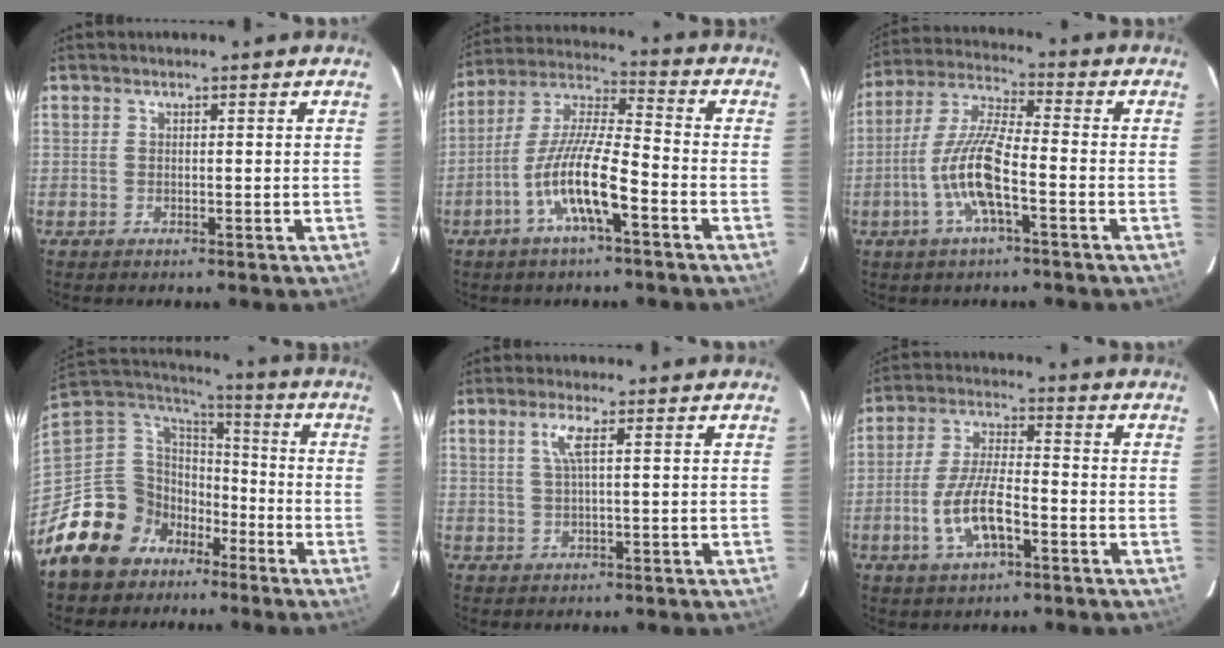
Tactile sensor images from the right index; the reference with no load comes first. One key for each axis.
{"total": 12.5, "fx": -5.5, "fy": 1.9, "fz": 11.1, "tx": -0.222, "ty": -0.001, "tz": -0.108}
{"total": 11.2, "fx": -3.9, "fy": 2.1, "fz": 10.3, "tx": -0.217, "ty": 0.001, "tz": -0.078}
{"total": 15.7, "fx": -10.0, "fy": 11.6, "fz": 3.7, "tx": -0.107, "ty": 0.041, "tz": -0.174}
{"total": 3.0, "fx": 0.8, "fy": 0.1, "fz": 2.9, "tx": -0.059, "ty": 0.004, "tz": 0.016}
{"total": 9.9, "fx": -3.9, "fy": 3.2, "fz": 8.5, "tx": -0.174, "ty": -0.001, "tz": -0.069}